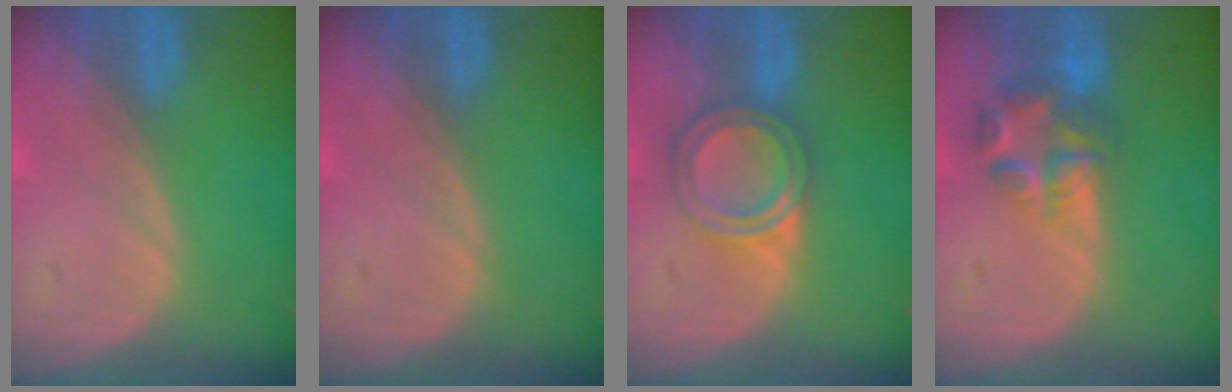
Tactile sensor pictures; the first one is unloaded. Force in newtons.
{"total": 0.0}
{"total": 5.8, "press": 5.4, "slide": 2.3}
{"total": 7.0, "press": 6.1, "slide": 3.4}